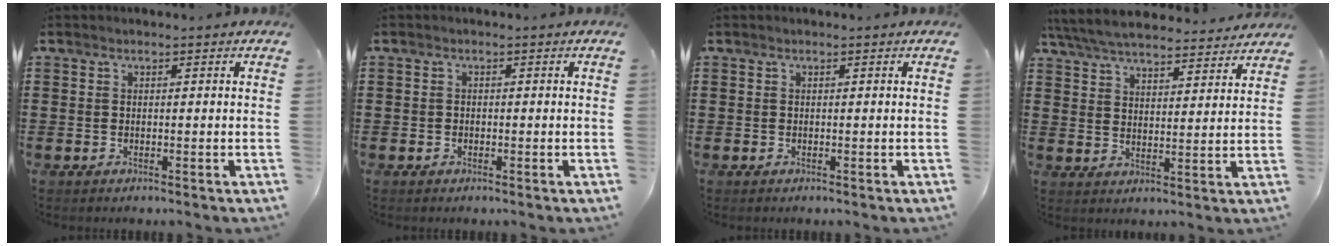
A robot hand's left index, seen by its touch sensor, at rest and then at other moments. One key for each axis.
{"total": 0.5, "fx": -0.2, "fy": 0.4, "fz": 0.1, "tx": -0.005, "ty": 0.001, "tz": -0.005}
{"total": 0.0}
{"total": 6.1, "fx": 5.8, "fy": 0.8, "fz": 1.5, "tx": -0.054, "ty": -0.028, "tz": 0.103}